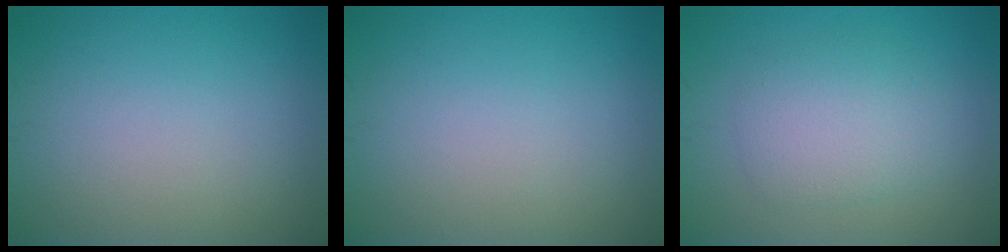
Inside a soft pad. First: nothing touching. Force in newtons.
{"total": 0.0}
{"total": 3.6, "press": 3.6, "slide": 0.2}